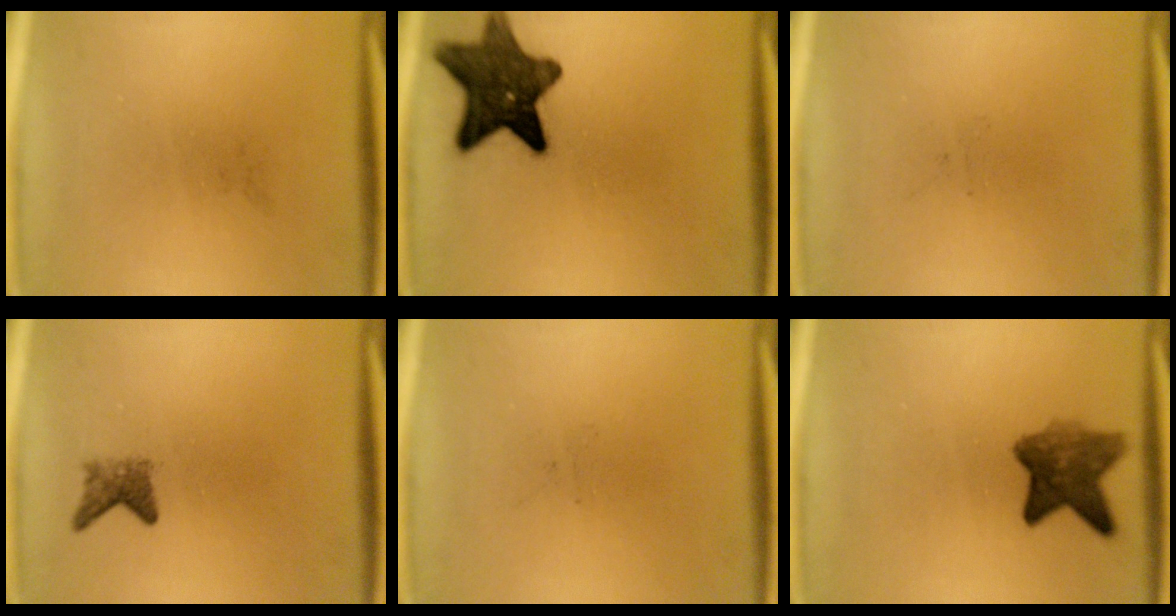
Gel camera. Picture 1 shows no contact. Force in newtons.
{"total": 12.8}
{"total": 0.0}
{"total": 2.1}
{"total": 0.0}
{"total": 6.7}